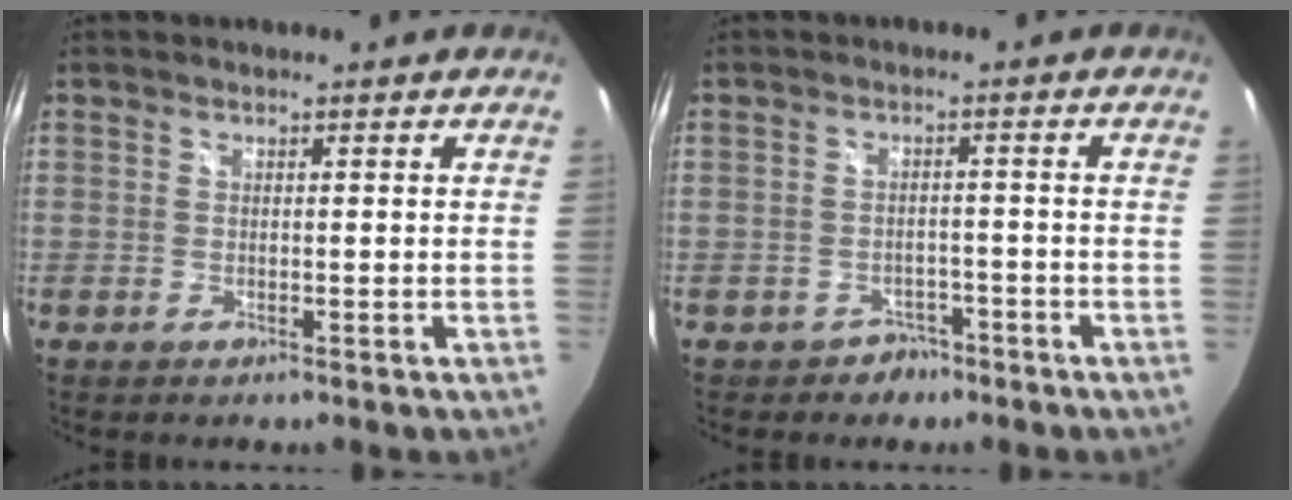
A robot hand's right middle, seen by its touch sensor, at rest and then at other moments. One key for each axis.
{"total": 3.9, "fx": -2.7, "fy": 2.8, "fz": 0.1, "tx": -0.008, "ty": 0.012, "tz": -0.036}